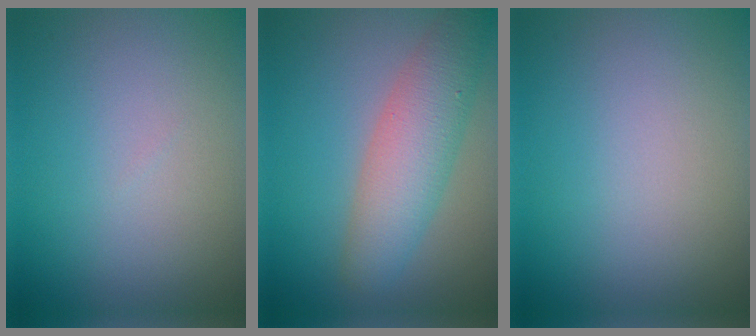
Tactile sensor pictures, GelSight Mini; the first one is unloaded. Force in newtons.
{"total": 5.5, "press": 5.5, "slide": 0.2}
{"total": 0.0}